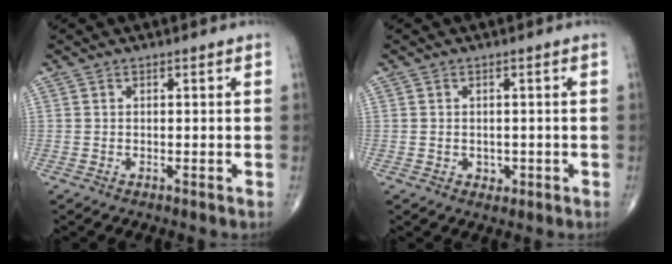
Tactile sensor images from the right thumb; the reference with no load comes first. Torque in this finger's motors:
{"motor_torque": [-0.15, 0.20, -0.38, -0.17, 0.00]}